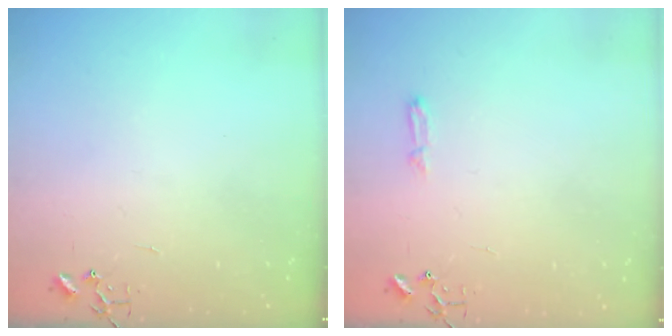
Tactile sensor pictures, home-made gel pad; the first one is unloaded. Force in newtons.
{"total": 4.8, "press": 4.8, "slide": 0.5}